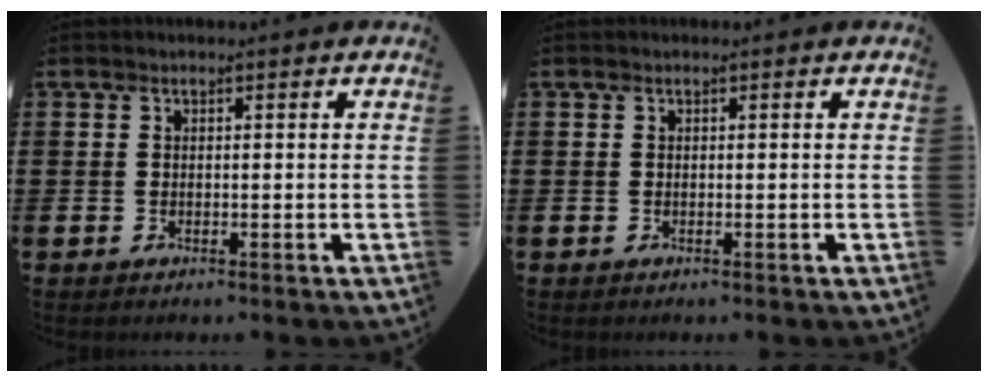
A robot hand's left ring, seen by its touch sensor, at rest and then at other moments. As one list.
[{"total": 0.0}]